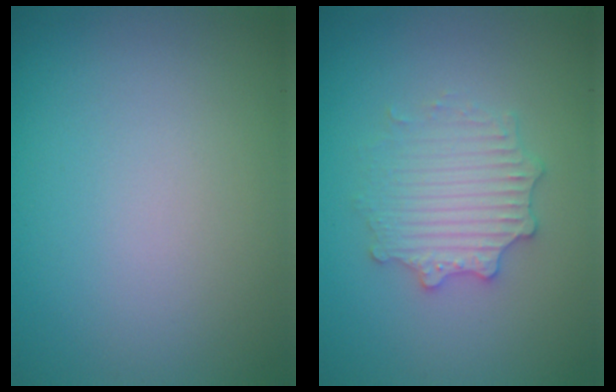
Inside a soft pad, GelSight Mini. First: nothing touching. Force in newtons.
{"total": 3.6, "press": 3.5, "slide": 0.6}